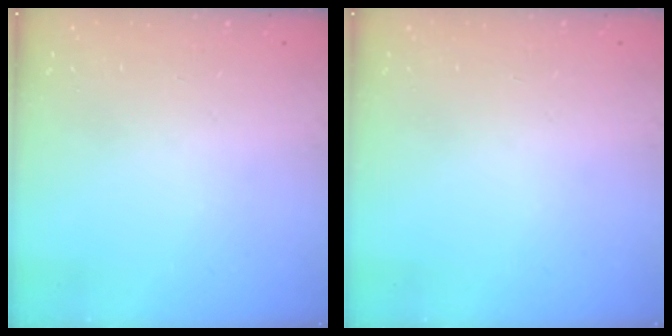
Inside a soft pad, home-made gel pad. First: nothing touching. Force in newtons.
{"total": 0.0}